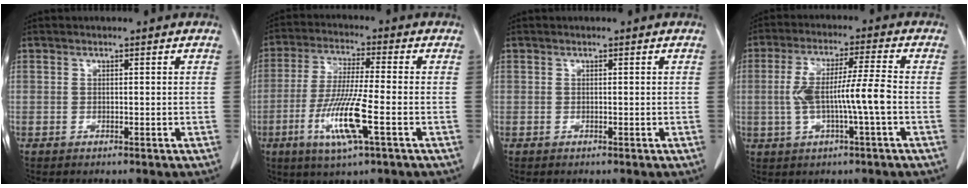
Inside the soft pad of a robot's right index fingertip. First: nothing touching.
{"total": 10.9, "force": [-3.8, 0.3, 10.2], "torque": [-0.207, -0.019, -0.075]}
{"total": 0.0}
{"total": 8.9, "force": [-1.3, 0.1, 8.8], "torque": [-0.172, 0.014, -0.023]}